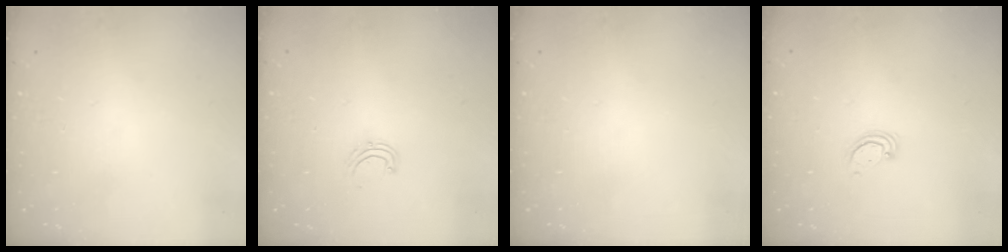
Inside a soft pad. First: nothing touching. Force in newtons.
{"total": 4.6, "press": 4.5, "slide": 0.5}
{"total": 0.0}
{"total": 3.2, "press": 3.2, "slide": 0.3}